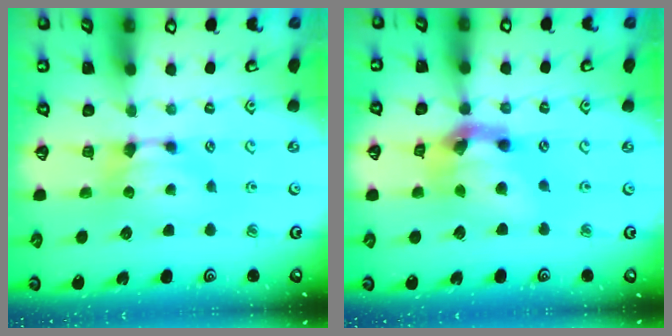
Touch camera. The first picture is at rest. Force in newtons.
{"total": 8.1, "press": 7.7, "slide": 2.4}